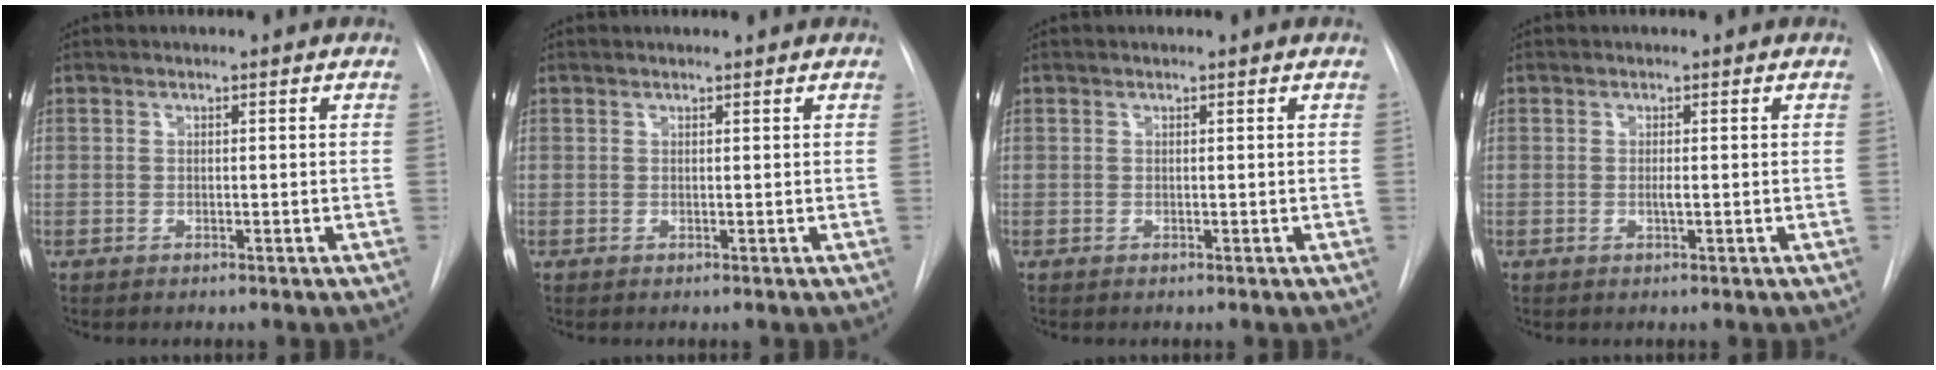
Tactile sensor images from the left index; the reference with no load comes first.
{"total": 1.6, "force": [1.6, 0.1, 0.2], "torque": [-0.009, 0.014, 0.024]}
{"total": 0.8, "force": [0.8, 0.0, 0.2], "torque": [-0.006, 0.009, 0.013]}
{"total": 0.7, "force": [0.1, 0.0, 0.7], "torque": [-0.018, 0.003, 0.003]}